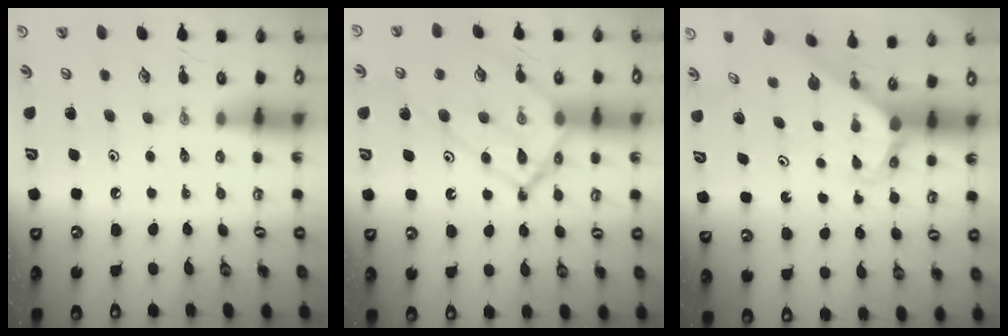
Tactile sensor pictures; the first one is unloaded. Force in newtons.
{"total": 15.8, "press": 15.7, "slide": 2.0}
{"total": 3.0, "press": 3.0, "slide": 0.2}